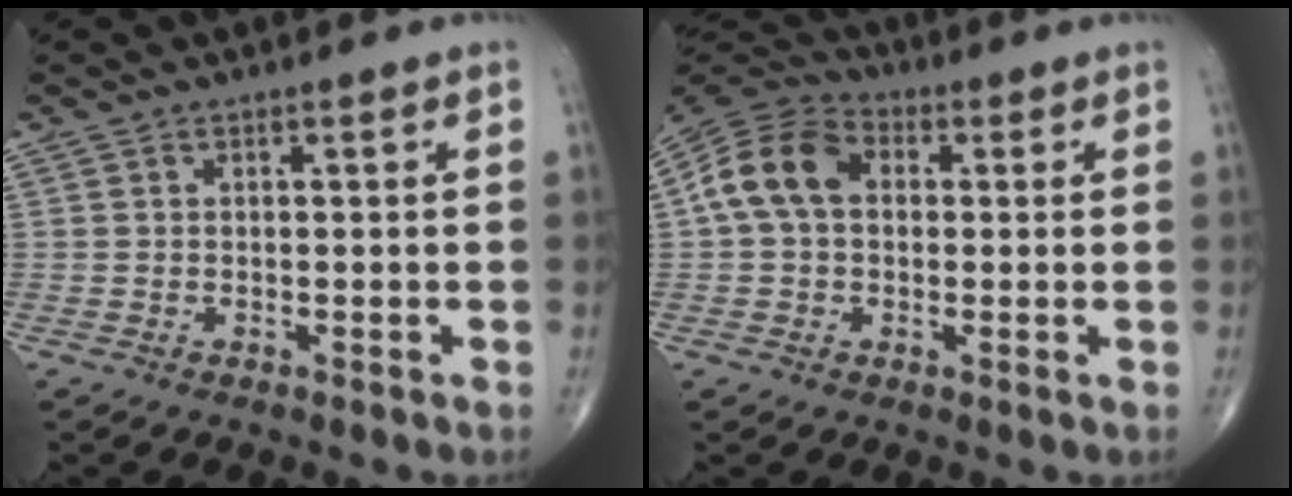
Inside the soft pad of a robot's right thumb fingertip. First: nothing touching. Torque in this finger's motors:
{"motor_torque": [0.21, 1.21, 0.21, -0.22, 0.13]}